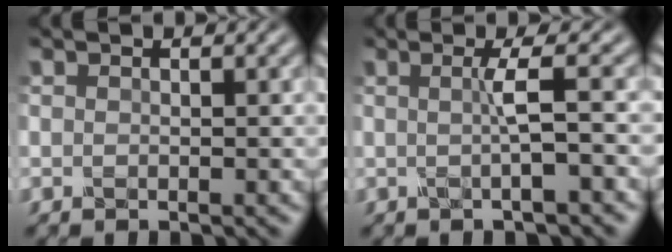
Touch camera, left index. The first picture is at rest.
{"total": 2.6, "force": [0.0, 0.1, 2.6], "torque": [-0.044, 0.001, -0.006]}